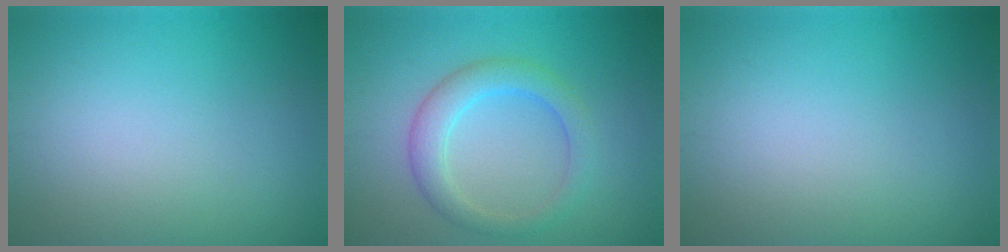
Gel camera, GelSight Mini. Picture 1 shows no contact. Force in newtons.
{"total": 3.5, "press": 3.5, "slide": 0.1}
{"total": 0.0}